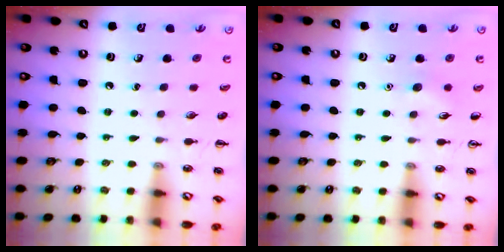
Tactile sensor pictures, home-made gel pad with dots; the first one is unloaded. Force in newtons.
{"total": 4.4, "press": 4.2, "slide": 1.4}